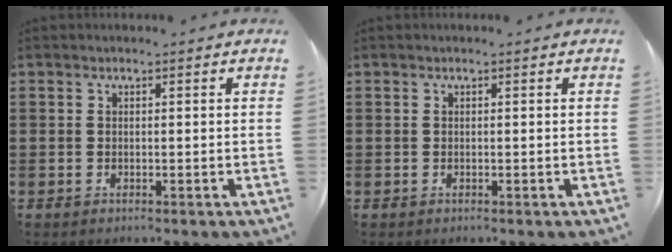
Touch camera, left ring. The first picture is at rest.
{"total": 0.0}